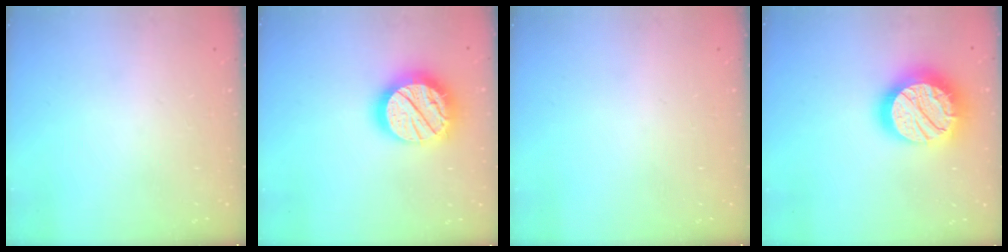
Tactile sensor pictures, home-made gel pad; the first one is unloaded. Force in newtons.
{"total": 22.6, "press": 22.6, "slide": 1.8}
{"total": 0.0}
{"total": 24.1, "press": 24.0, "slide": 1.8}